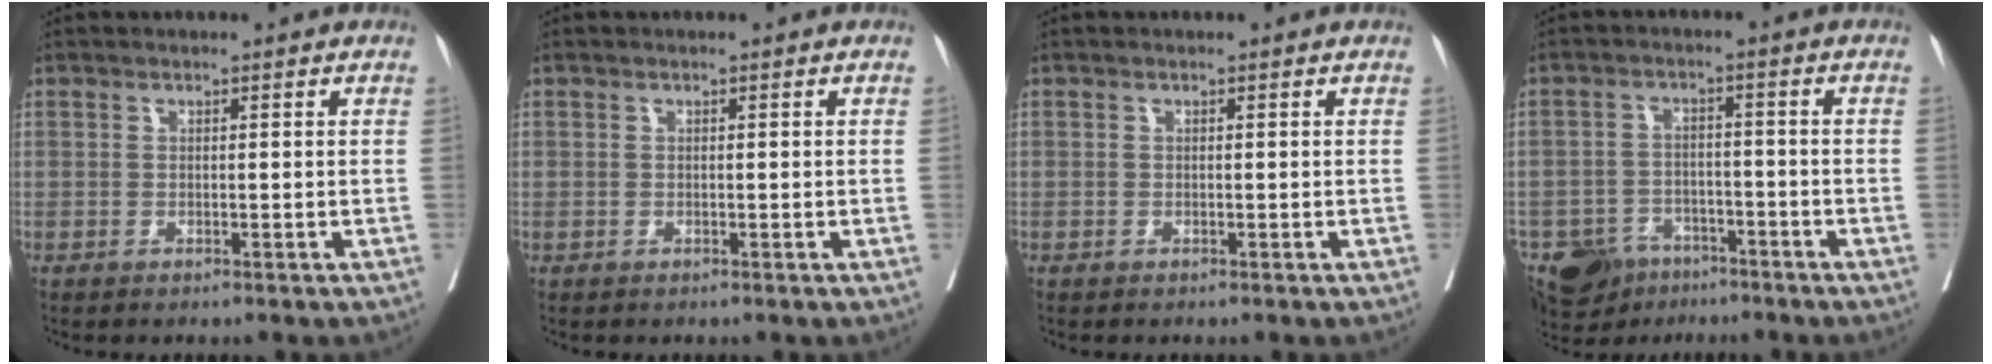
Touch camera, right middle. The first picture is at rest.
{"total": 0.0}
{"total": 0.7, "force": [-0.1, 0.7, -0.1], "torque": [0.011, 0.008, -0.005]}
{"total": 9.9, "force": [-7.2, 6.2, 3.0], "torque": [-0.055, 0.002, -0.111]}